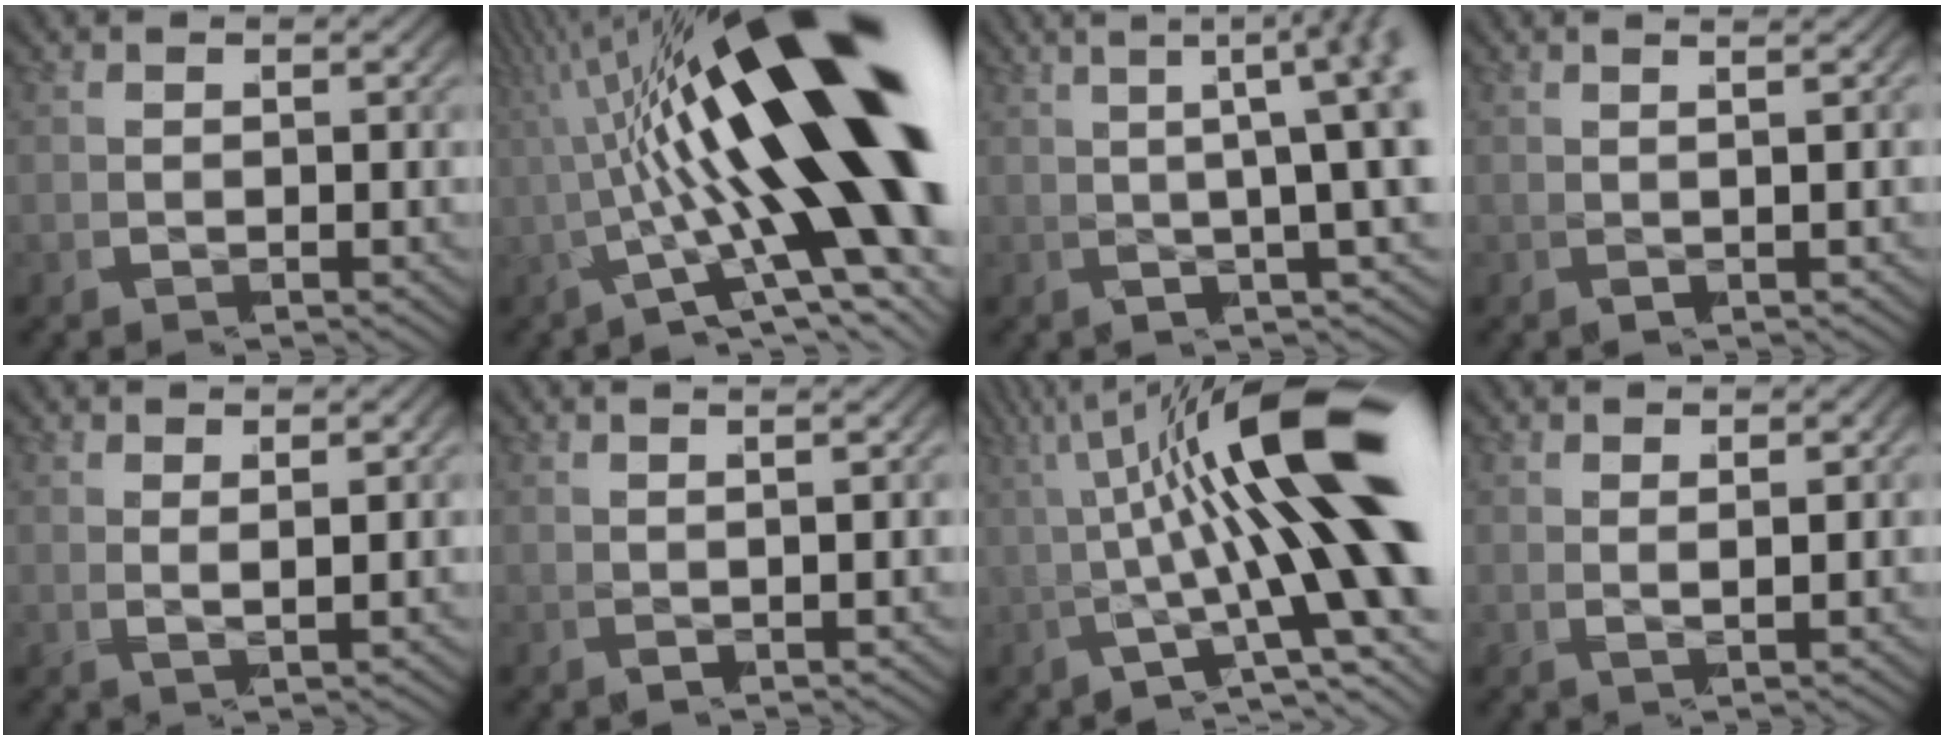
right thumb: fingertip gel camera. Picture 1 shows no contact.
{"total": 18.1, "force": [0.3, 7.2, 16.6], "torque": [-0.242, -0.014, 0.003]}
{"total": 7.9, "force": [2.6, 3.7, 6.5], "torque": [-0.067, 0.014, 0.022]}
{"total": 3.0, "force": [1.0, 1.1, 2.6], "torque": [-0.033, 0.004, 0.010]}
{"total": 1.6, "force": [1.2, -0.1, 1.1], "torque": [-0.014, 0.009, 0.016]}
{"total": 3.1, "force": [0.7, 1.3, 2.7], "torque": [-0.035, 0.005, 0.006]}
{"total": 10.3, "force": [0.8, 3.3, 9.7], "torque": [-0.152, -0.007, 0.003]}
{"total": 1.3, "force": [1.0, -0.2, 0.8], "torque": [-0.008, 0.010, 0.012]}